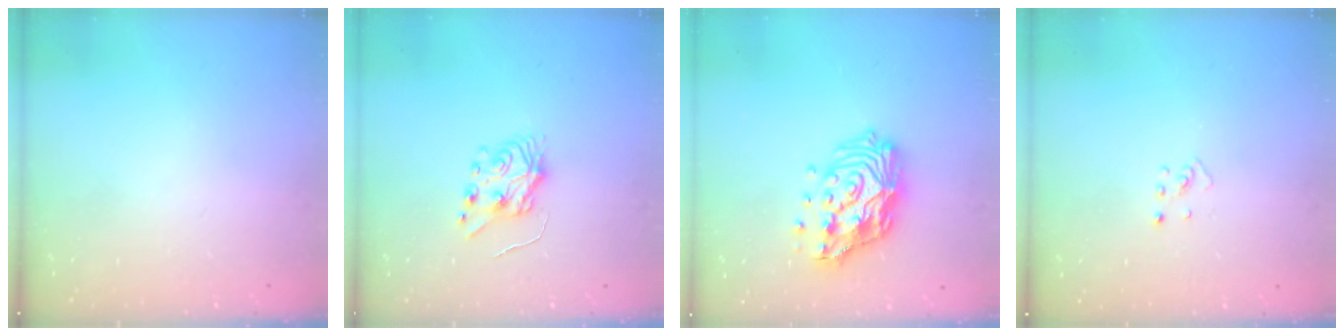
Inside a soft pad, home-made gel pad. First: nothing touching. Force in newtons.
{"total": 6.0, "press": 6.0, "slide": 0.6}
{"total": 16.3, "press": 16.2, "slide": 1.6}
{"total": 2.5, "press": 2.4, "slide": 0.5}